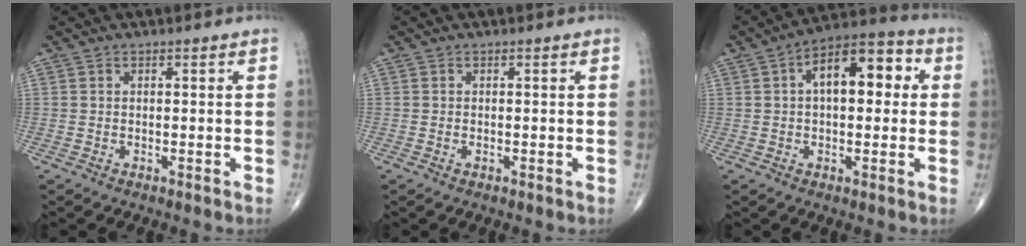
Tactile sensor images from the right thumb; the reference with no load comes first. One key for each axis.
{"total": 0.0}
{"total": 13.2, "fx": 2.6, "fy": 6.8, "fz": 11.0, "tx": -0.139, "ty": 0.031, "tz": 0.030}